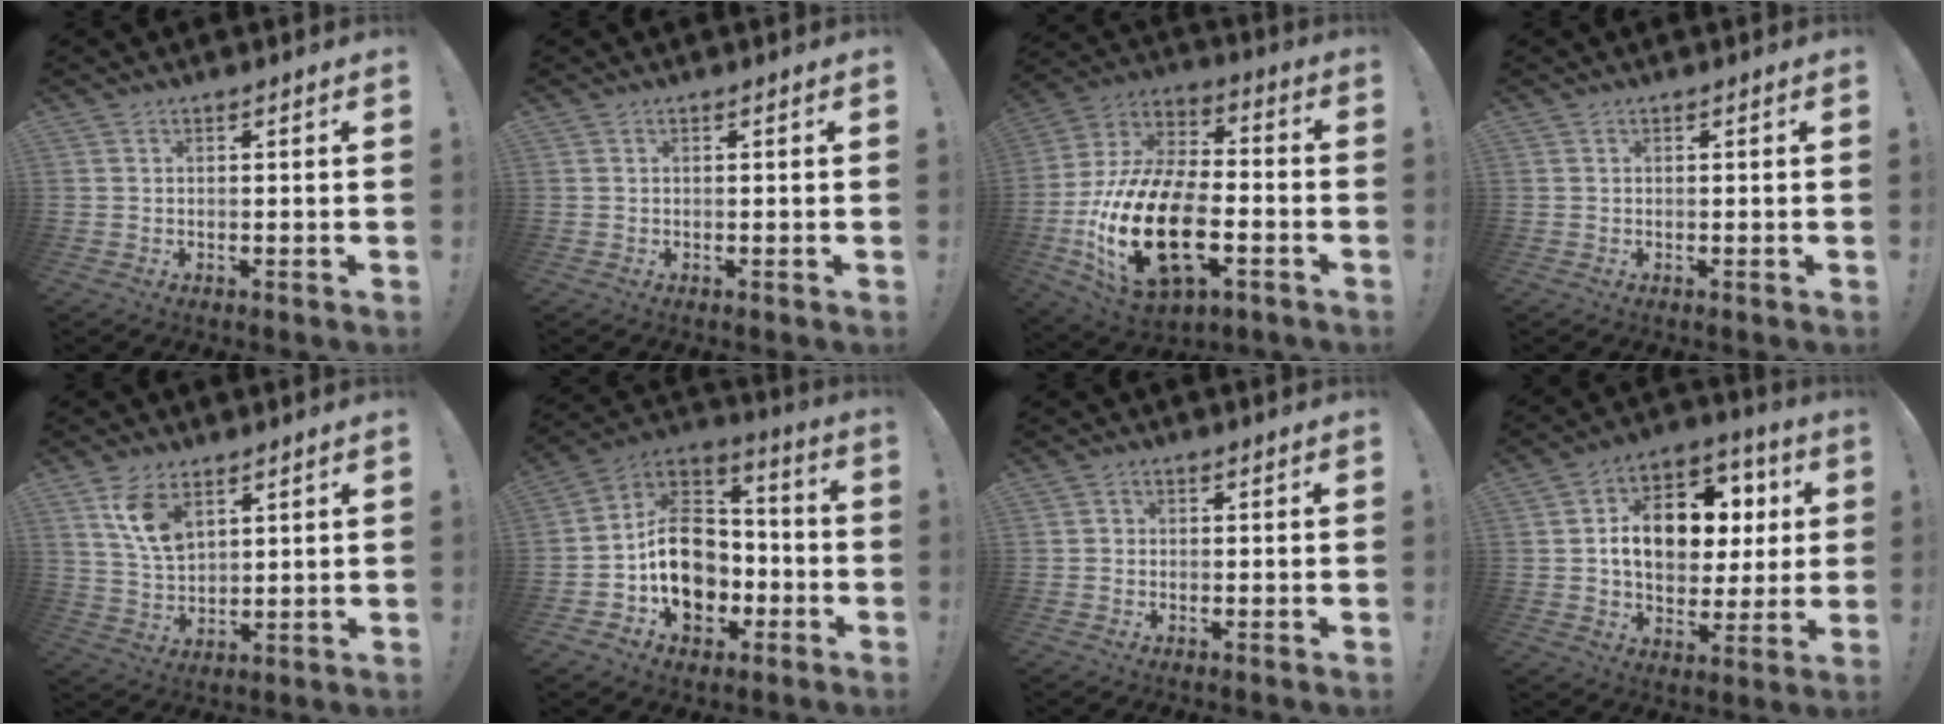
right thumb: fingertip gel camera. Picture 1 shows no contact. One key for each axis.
{"total": 0.0}
{"total": 26.3, "fx": -8.0, "fy": 14.7, "fz": 20.3, "tx": -0.406, "ty": 0.041, "tz": -0.123}
{"total": 0.0}
{"total": 9.2, "fx": 5.4, "fy": 4.9, "fz": 5.7, "tx": -0.113, "ty": -0.021, "tz": 0.101}
{"total": 17.8, "fx": -3.8, "fy": 13.7, "fz": 10.7, "tx": -0.169, "ty": 0.027, "tz": -0.053}
{"total": 1.0, "fx": -0.4, "fy": 0.9, "fz": 0.3, "tx": -0.012, "ty": 0.006, "tz": -0.007}
{"total": 15.7, "fx": 2.4, "fy": 11.4, "fz": 10.6, "tx": -0.148, "ty": 0.003, "tz": 0.050}